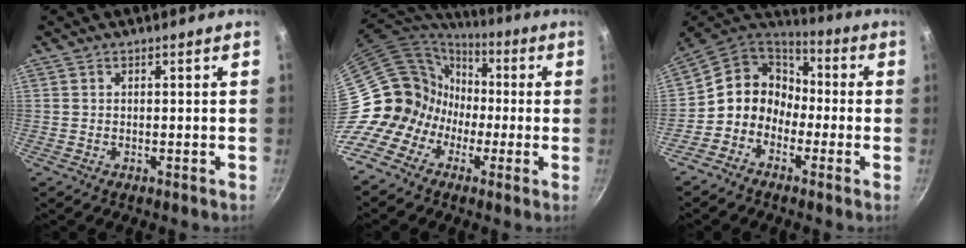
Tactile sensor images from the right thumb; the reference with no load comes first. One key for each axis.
{"total": 13.8, "fx": -2.1, "fy": 12.2, "fz": 6.1, "tx": -0.061, "ty": 0.060, "tz": -0.049}
{"total": 11.4, "fx": -2.5, "fy": 10.0, "fz": 4.9, "tx": -0.043, "ty": 0.051, "tz": -0.071}